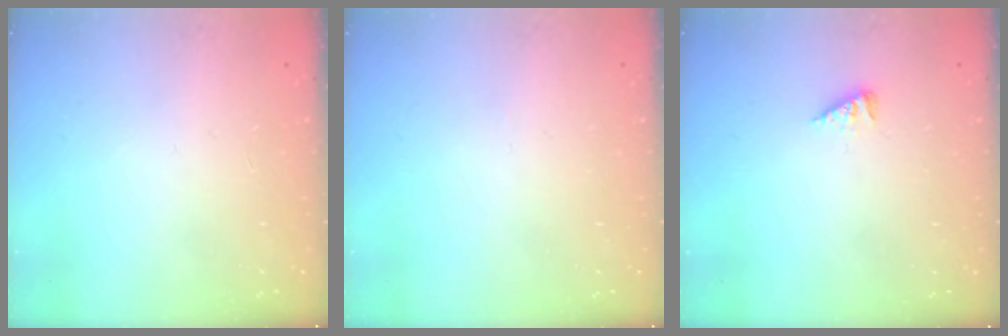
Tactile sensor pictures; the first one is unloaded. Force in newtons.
{"total": 0.0}
{"total": 2.5, "press": 2.5, "slide": 0.4}